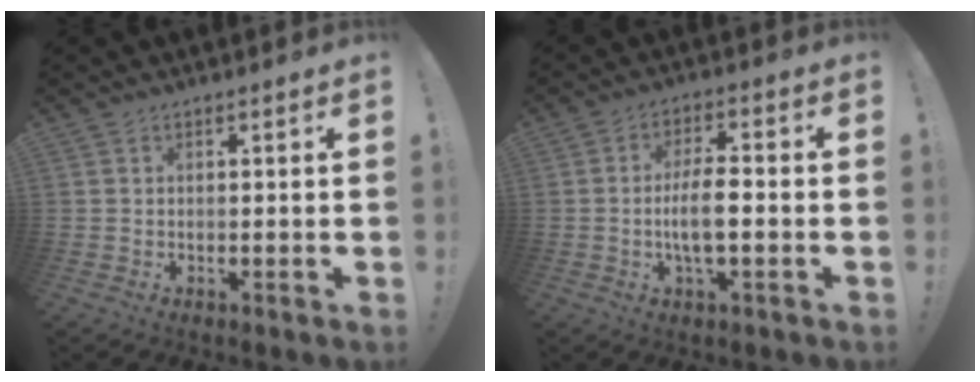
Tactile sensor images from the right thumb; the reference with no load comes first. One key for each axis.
{"total": 8.3, "fx": -1.8, "fy": 2.5, "fz": 7.7, "tx": -0.156, "ty": 0.006, "tz": -0.034}